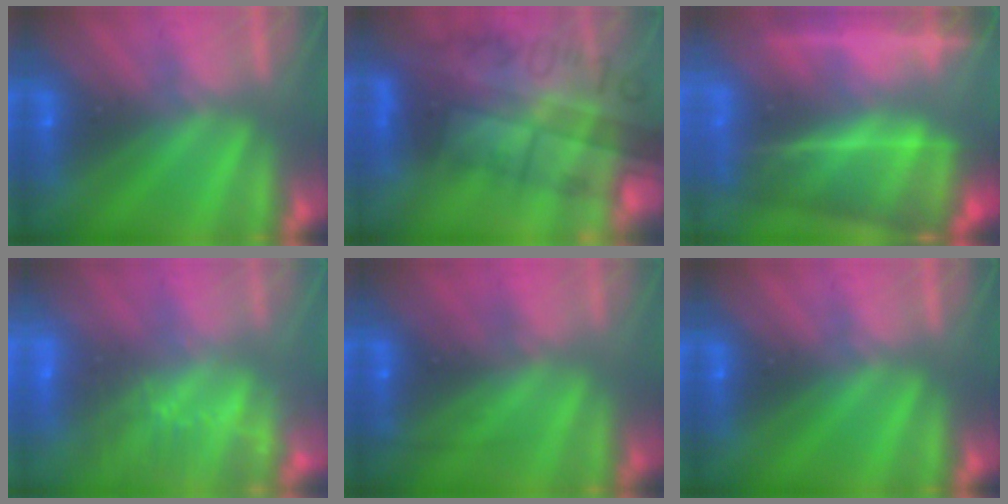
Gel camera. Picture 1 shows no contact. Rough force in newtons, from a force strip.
{"total": 10.9}
{"total": 6.7}
{"total": 3.6}
{"total": 2.4}
{"total": 0.0}